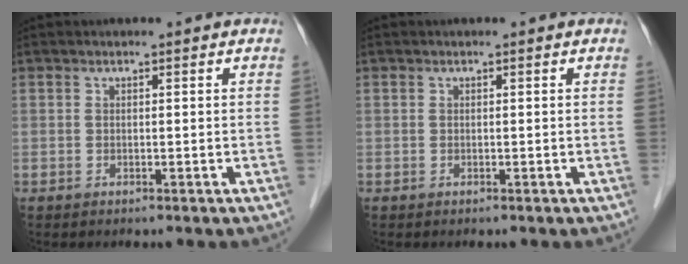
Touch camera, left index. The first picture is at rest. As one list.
[{"total": 0.0}]